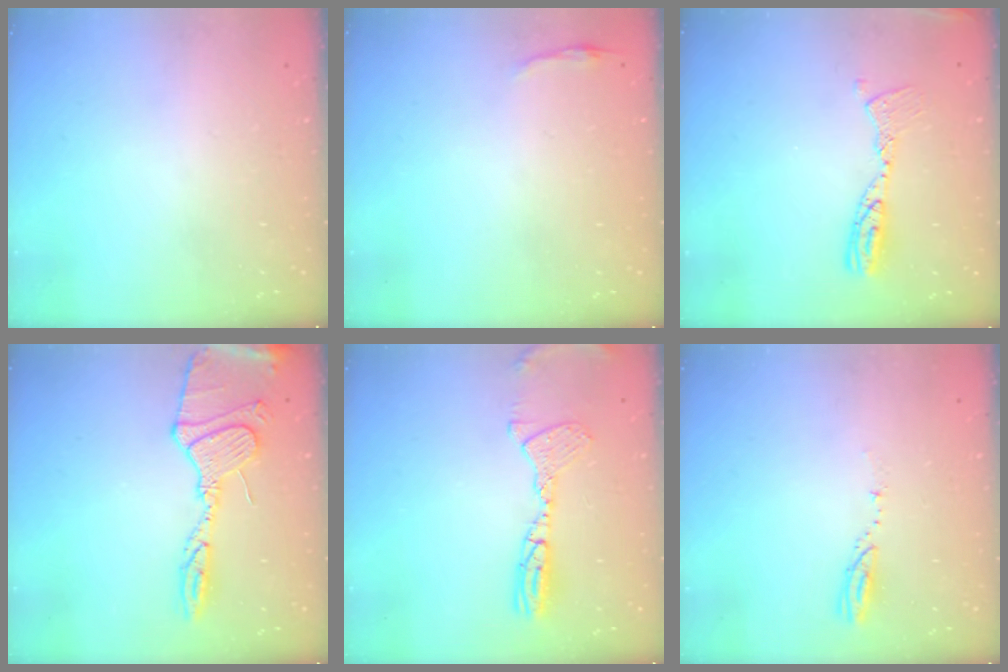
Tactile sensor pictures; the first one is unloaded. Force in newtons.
{"total": 2.9, "press": 2.8, "slide": 0.7}
{"total": 10.5, "press": 10.5, "slide": 1.0}
{"total": 15.2, "press": 15.1, "slide": 1.3}
{"total": 12.0, "press": 11.8, "slide": 2.5}
{"total": 3.2, "press": 3.1, "slide": 0.4}